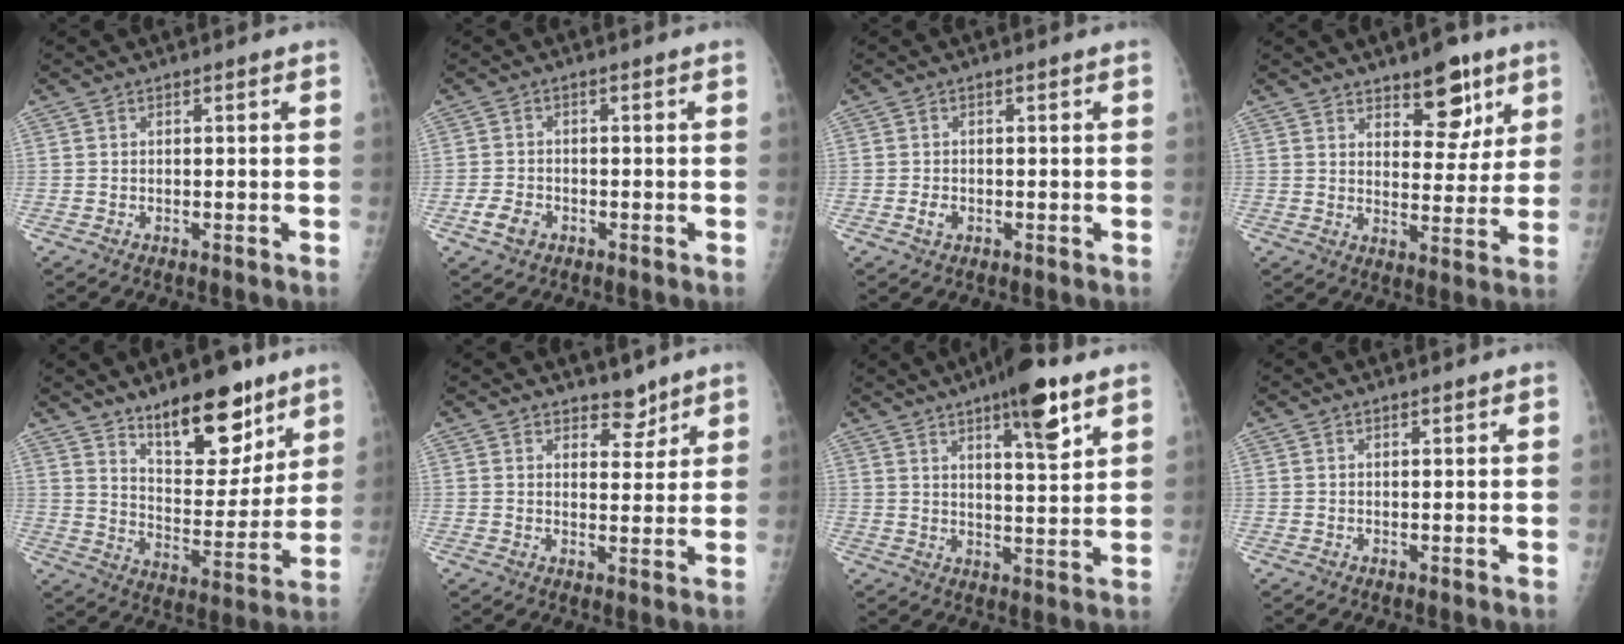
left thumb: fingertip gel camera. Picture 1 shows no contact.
{"total": 3.4, "force": [-1.6, 2.4, 1.8], "torque": [-0.031, 0.007, -0.026]}
{"total": 1.7, "force": [-0.5, 1.2, 1.0], "torque": [-0.017, 0.001, -0.009]}
{"total": 9.9, "force": [6.3, 4.8, 6.0], "torque": [-0.048, -0.037, 0.093]}
{"total": 16.3, "force": [11.2, 6.8, 9.8], "torque": [-0.093, -0.085, 0.184]}
{"total": 4.1, "force": [3.3, 2.1, 1.2], "torque": [0.007, -0.025, 0.051]}
{"total": 11.0, "force": [6.4, 2.5, 8.5], "torque": [-0.115, -0.032, 0.095]}
{"total": 0.6, "force": [0.5, 0.2, 0.3], "torque": [-0.006, -0.002, 0.008]}